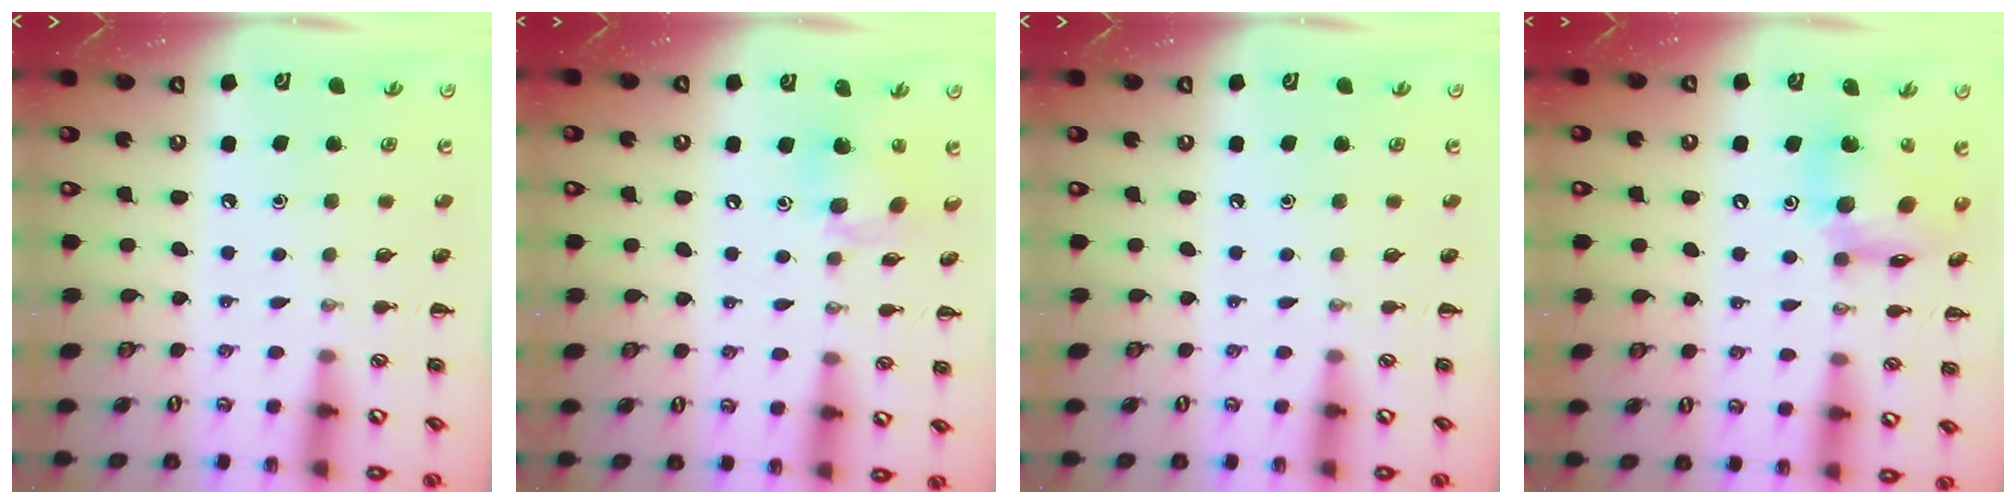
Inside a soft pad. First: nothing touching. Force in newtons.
{"total": 12.0, "press": 11.6, "slide": 3.0}
{"total": 0.0}
{"total": 15.1, "press": 14.9, "slide": 2.7}